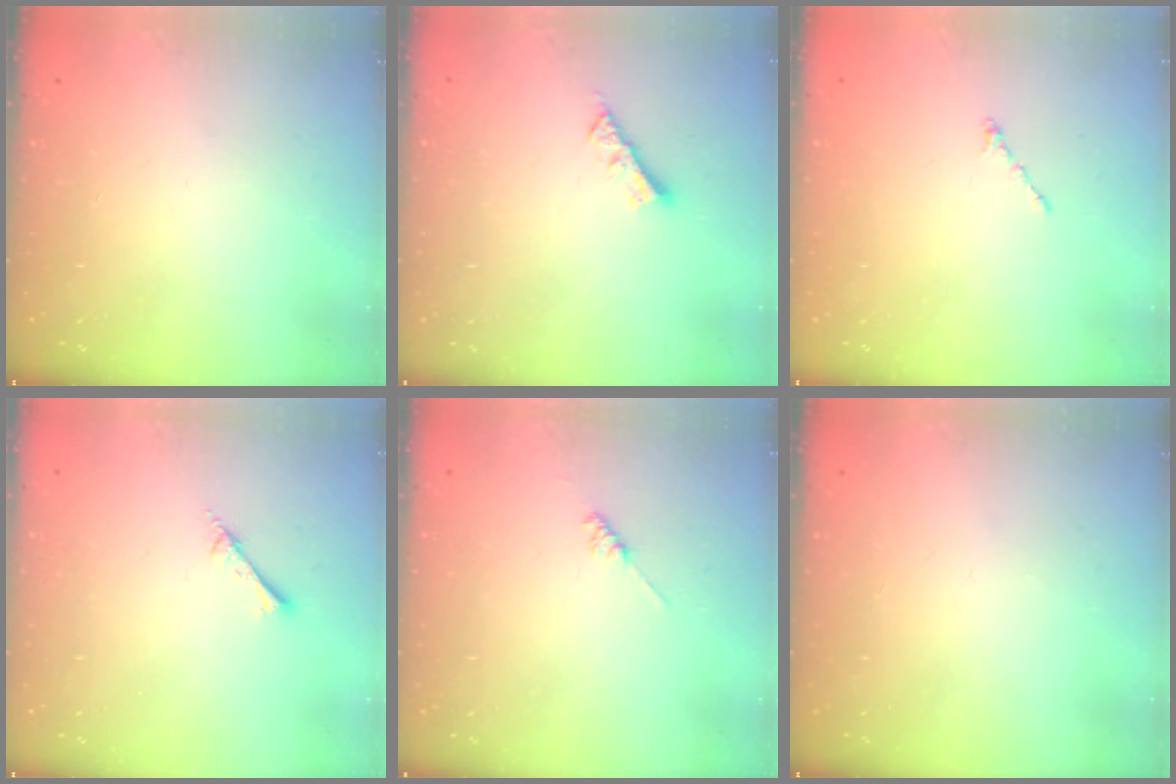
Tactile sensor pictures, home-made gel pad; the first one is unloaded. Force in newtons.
{"total": 5.5, "press": 5.4, "slide": 0.4}
{"total": 0.0}
{"total": 2.4, "press": 2.4, "slide": 0.2}
{"total": 1.8, "press": 1.7, "slide": 0.3}
{"total": 0.0}